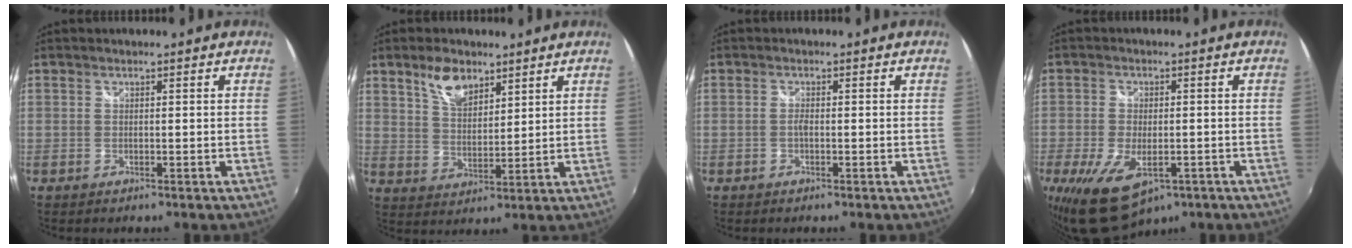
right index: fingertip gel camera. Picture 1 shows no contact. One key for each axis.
{"total": 7.2, "fx": 4.8, "fy": 3.5, "fz": 4.1, "tx": -0.070, "ty": 0.007, "tz": 0.089}
{"total": 1.0, "fx": -0.3, "fy": 0.3, "fz": 0.9, "tx": -0.018, "ty": 0.001, "tz": -0.007}
{"total": 11.7, "fx": -5.8, "fy": 5.9, "fz": 8.3, "tx": -0.180, "ty": -0.040, "tz": -0.093}